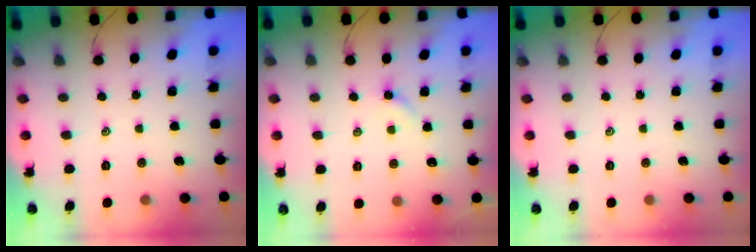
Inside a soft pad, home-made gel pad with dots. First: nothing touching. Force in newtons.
{"total": 3.6, "press": 3.5, "slide": 0.7}
{"total": 0.0}